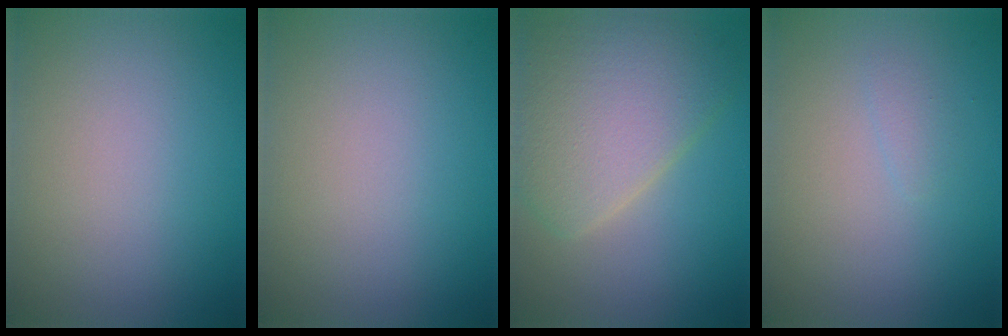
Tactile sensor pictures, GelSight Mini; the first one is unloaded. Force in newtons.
{"total": 0.0}
{"total": 6.7, "press": 6.7, "slide": 0.3}
{"total": 0.8, "press": 0.8, "slide": 0.0}